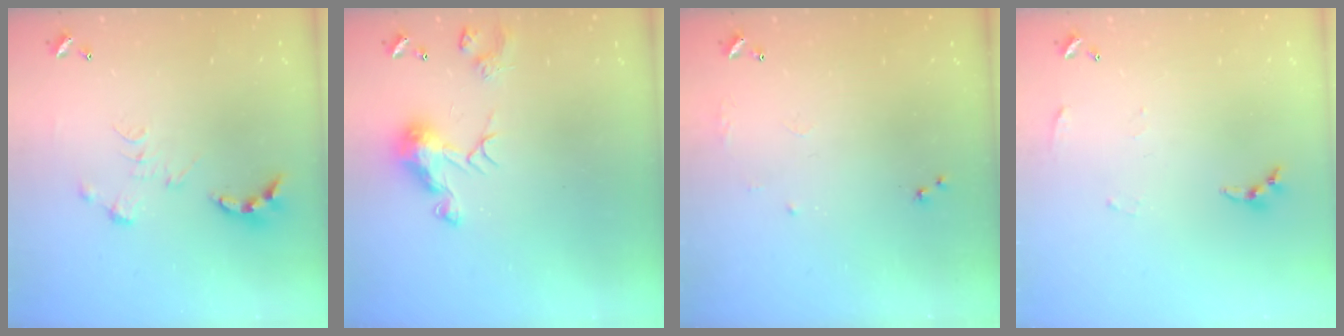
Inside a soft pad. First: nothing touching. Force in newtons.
{"total": 7.8, "press": 7.7, "slide": 0.7}
{"total": 6.4, "press": 6.3, "slide": 1.0}
{"total": 4.6, "press": 4.6, "slide": 0.4}